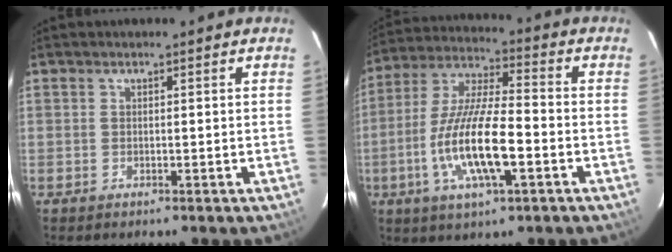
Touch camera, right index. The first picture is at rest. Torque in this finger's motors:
{"motor_torque": [1.33, -0.80, 1.05, 0.21]}